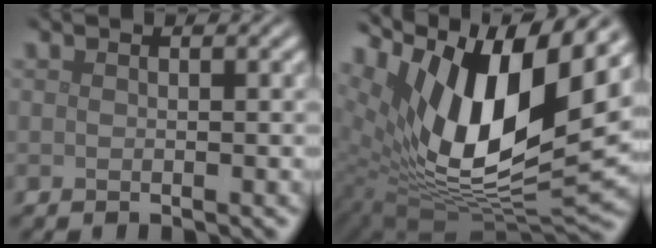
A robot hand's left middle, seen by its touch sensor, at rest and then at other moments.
{"total": 14.8, "force": [6.0, 6.3, 11.9], "torque": [-0.219, 0.002, 0.107]}